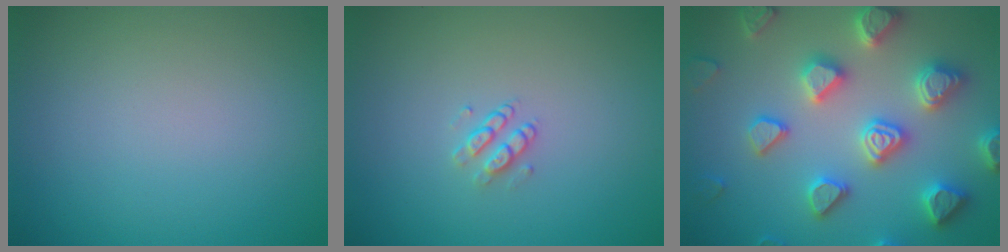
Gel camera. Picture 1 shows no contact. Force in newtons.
{"total": 1.4, "press": 1.0, "slide": 1.0}
{"total": 7.1, "press": 7.0, "slide": 1.5}